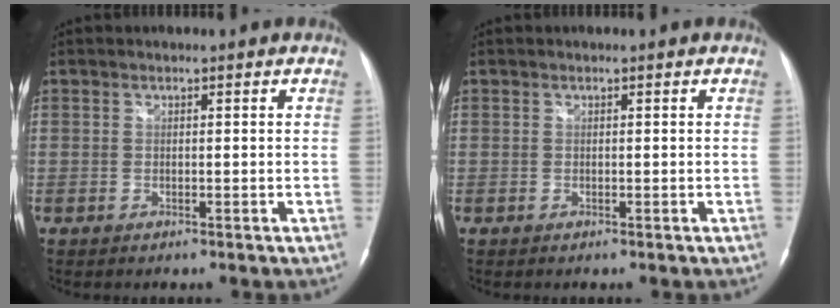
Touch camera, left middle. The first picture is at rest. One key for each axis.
{"total": 0.0}